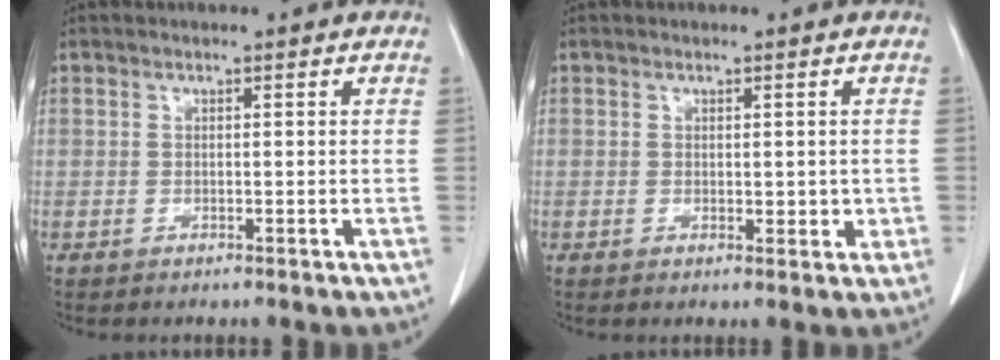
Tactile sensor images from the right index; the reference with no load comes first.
{"total": 2.0, "force": [0.1, 1.2, 1.6], "torque": [-0.017, -0.004, 0.004]}